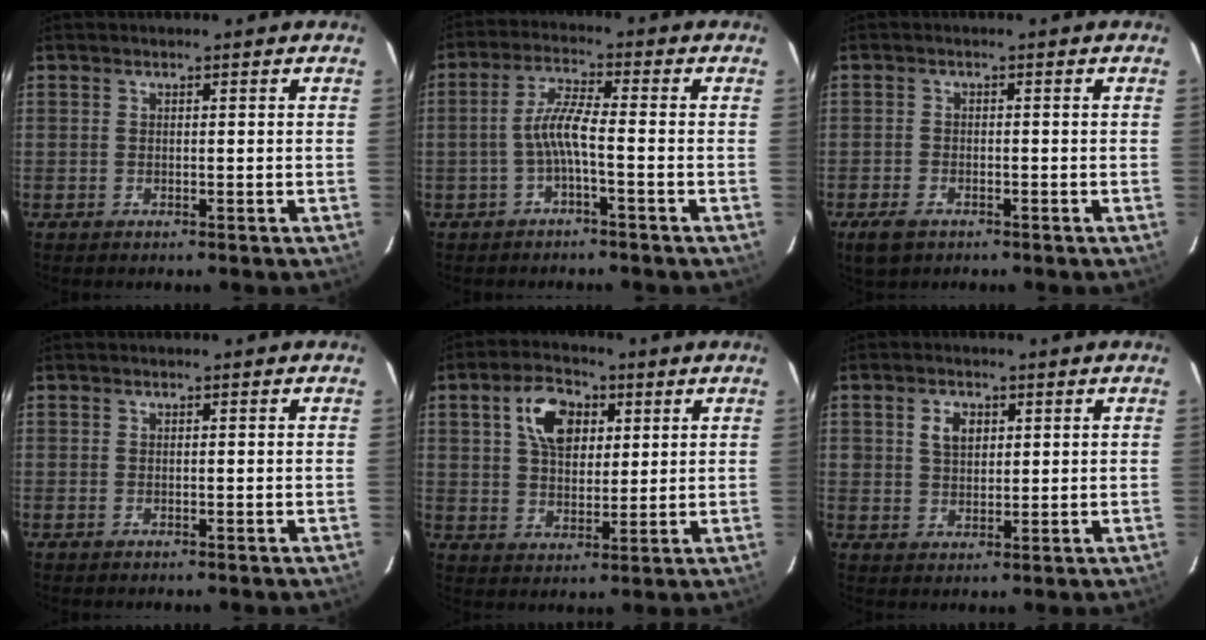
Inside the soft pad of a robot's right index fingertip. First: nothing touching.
{"total": 4.7, "force": [-1.9, 0.2, 4.3], "torque": [-0.100, 0.010, -0.034]}
{"total": 4.3, "force": [-2.9, 2.3, 2.3], "torque": [-0.059, -0.009, -0.051]}
{"total": 0.0}
{"total": 9.6, "force": [3.6, 6.0, 6.6], "torque": [-0.116, 0.024, 0.066]}
{"total": 4.2, "force": [1.6, 3.1, 2.3], "torque": [-0.037, 0.010, 0.032]}